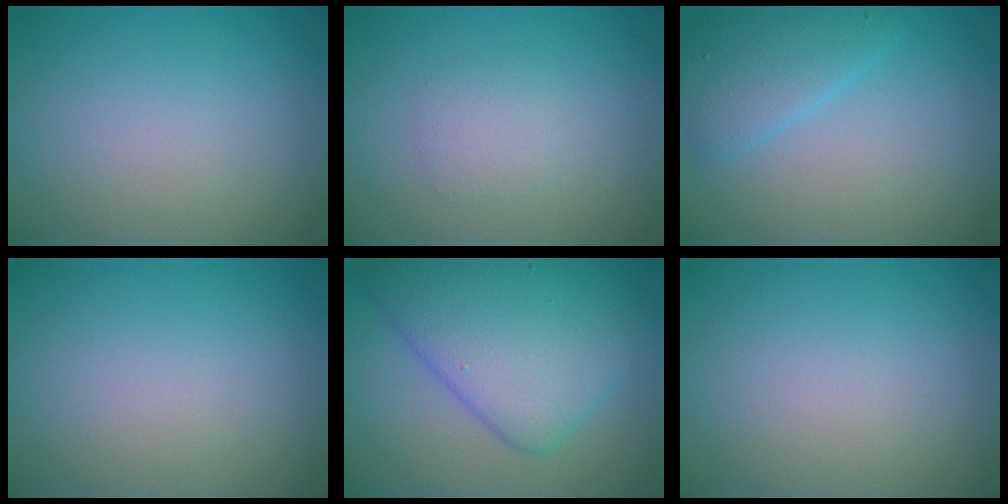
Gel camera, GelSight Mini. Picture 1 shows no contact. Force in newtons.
{"total": 1.5, "press": 1.5, "slide": 0.1}
{"total": 3.1, "press": 3.1, "slide": 0.0}
{"total": 0.0}
{"total": 8.0, "press": 8.0, "slide": 0.2}
{"total": 0.0}